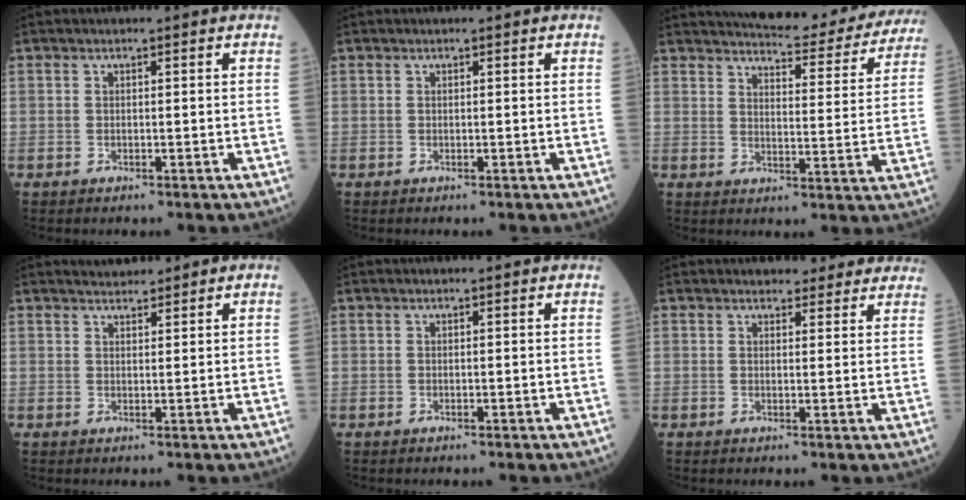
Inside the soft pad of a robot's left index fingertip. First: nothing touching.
{"total": 0.0}
{"total": 18.6, "force": [17.5, 3.3, 5.5], "torque": [-0.058, -0.037, 0.201]}
{"total": 2.1, "force": [2.0, 0.5, 0.4], "torque": [-0.010, 0.009, 0.034]}
{"total": 0.0}
{"total": 6.2, "force": [5.6, 2.2, 1.3], "torque": [0.002, 0.009, 0.055]}